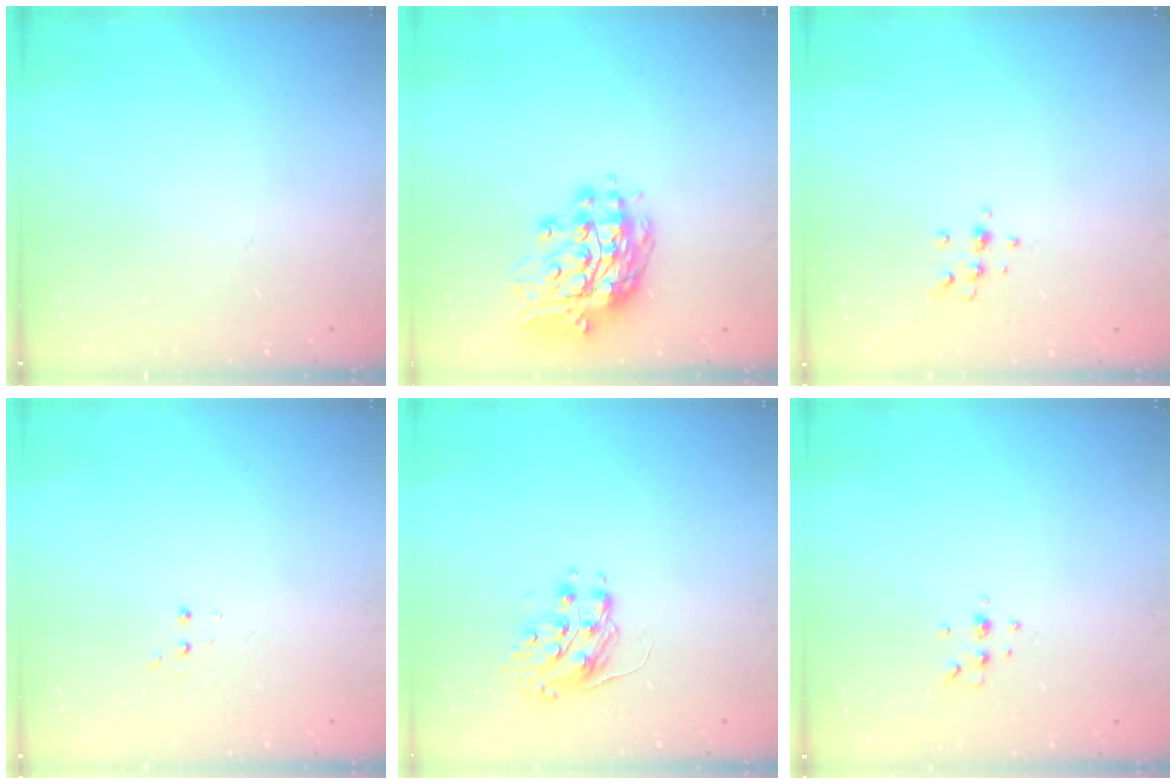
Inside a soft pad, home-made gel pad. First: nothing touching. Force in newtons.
{"total": 14.9, "press": 14.8, "slide": 1.5}
{"total": 6.0, "press": 5.6, "slide": 2.0}
{"total": 2.8, "press": 2.8, "slide": 0.5}
{"total": 8.5, "press": 8.4, "slide": 0.6}
{"total": 3.8, "press": 3.8, "slide": 0.7}